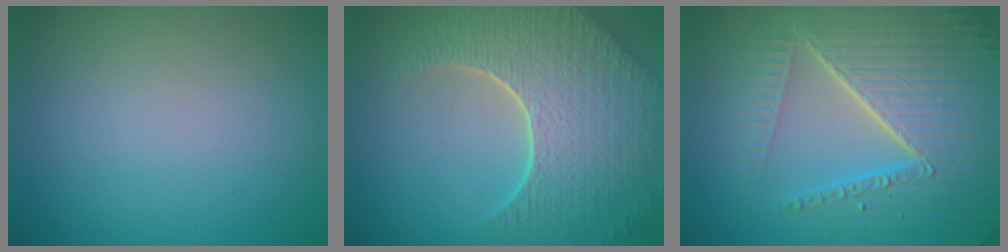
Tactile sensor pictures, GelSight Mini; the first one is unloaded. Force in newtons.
{"total": 8.7, "press": 6.1, "slide": 6.1}
{"total": 8.5, "press": 6.0, "slide": 6.1}